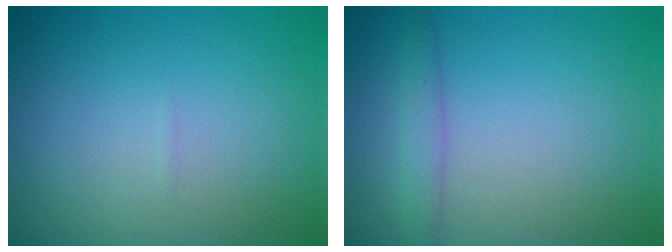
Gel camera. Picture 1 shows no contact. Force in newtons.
{"total": 1.7, "press": 1.7, "slide": 0.1}